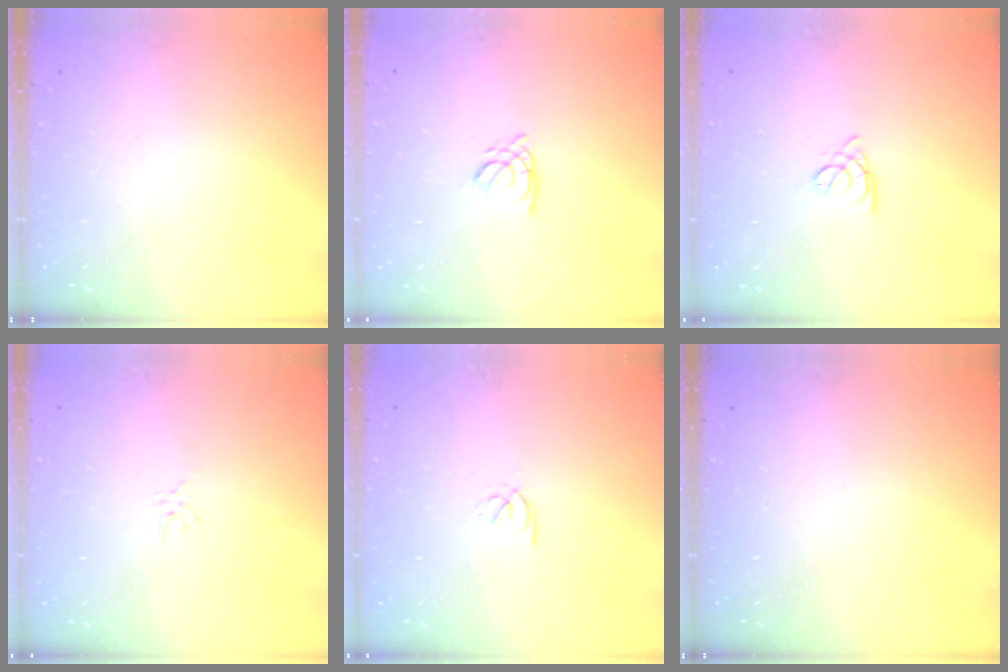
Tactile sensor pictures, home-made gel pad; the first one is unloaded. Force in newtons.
{"total": 2.2, "press": 2.2, "slide": 0.0}
{"total": 2.6, "press": 2.6, "slide": 0.6}
{"total": 2.4, "press": 2.4, "slide": 0.4}
{"total": 1.6, "press": 1.6, "slide": 0.3}
{"total": 0.0}